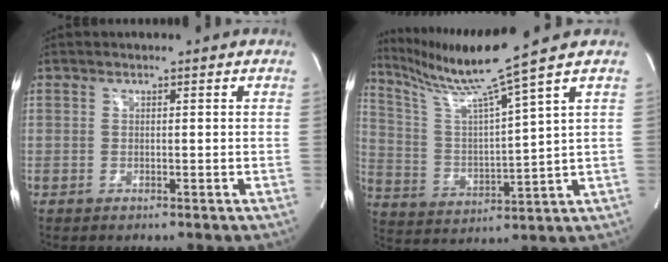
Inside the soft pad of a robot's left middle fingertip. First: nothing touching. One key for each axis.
{"total": 12.5, "fx": 9.9, "fy": -4.0, "fz": 6.6, "tx": -0.125, "ty": -0.030, "tz": 0.189}